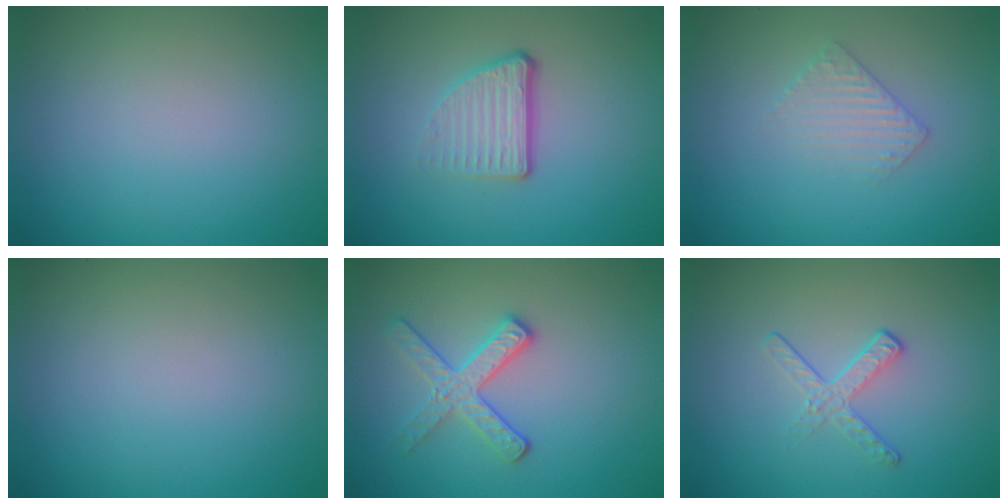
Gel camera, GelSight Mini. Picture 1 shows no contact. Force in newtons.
{"total": 3.6, "press": 2.3, "slide": 2.7}
{"total": 1.9, "press": 1.9, "slide": 0.5}
{"total": 0.0}
{"total": 2.8, "press": 2.6, "slide": 1.0}
{"total": 1.9, "press": 1.1, "slide": 1.6}